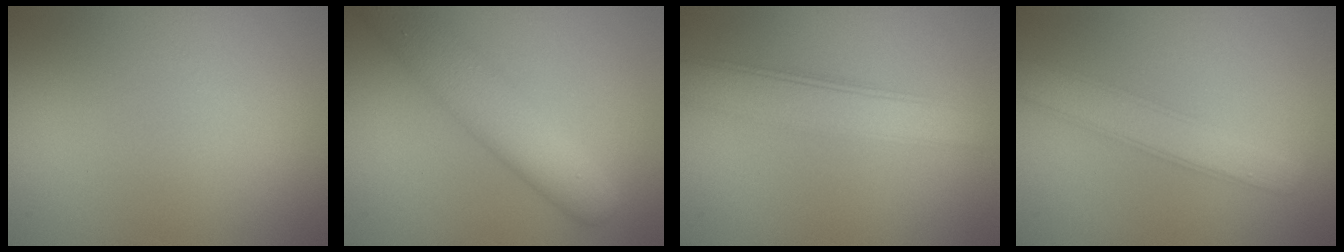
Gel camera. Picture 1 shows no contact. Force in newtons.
{"total": 6.2, "press": 6.2, "slide": 0.3}
{"total": 4.7, "press": 4.7, "slide": 0.2}
{"total": 3.6, "press": 3.6, "slide": 0.1}